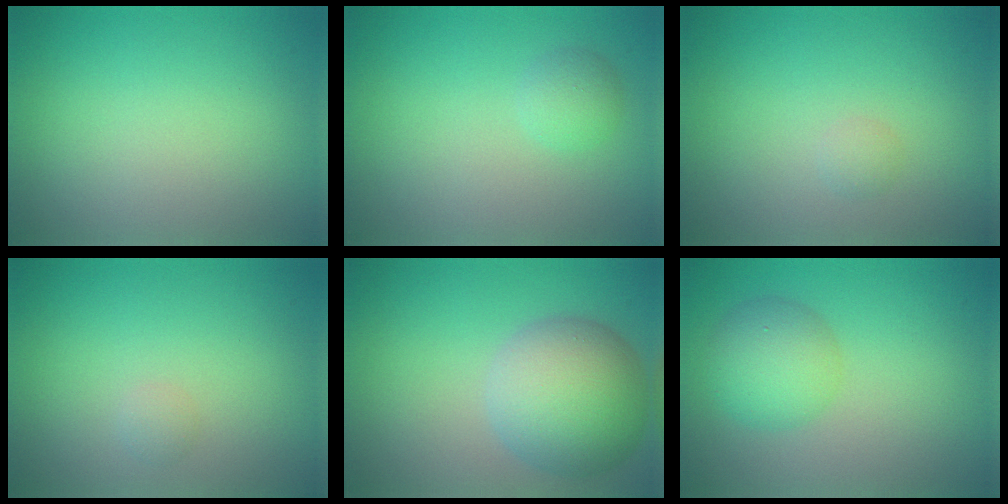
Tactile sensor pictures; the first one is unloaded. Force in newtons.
{"total": 1.4, "press": 1.4, "slide": 0.1}
{"total": 0.7, "press": 0.7, "slide": 0.0}
{"total": 0.7, "press": 0.7, "slide": 0.0}
{"total": 7.7, "press": 7.7, "slide": 0.4}
{"total": 3.8, "press": 3.8, "slide": 0.2}